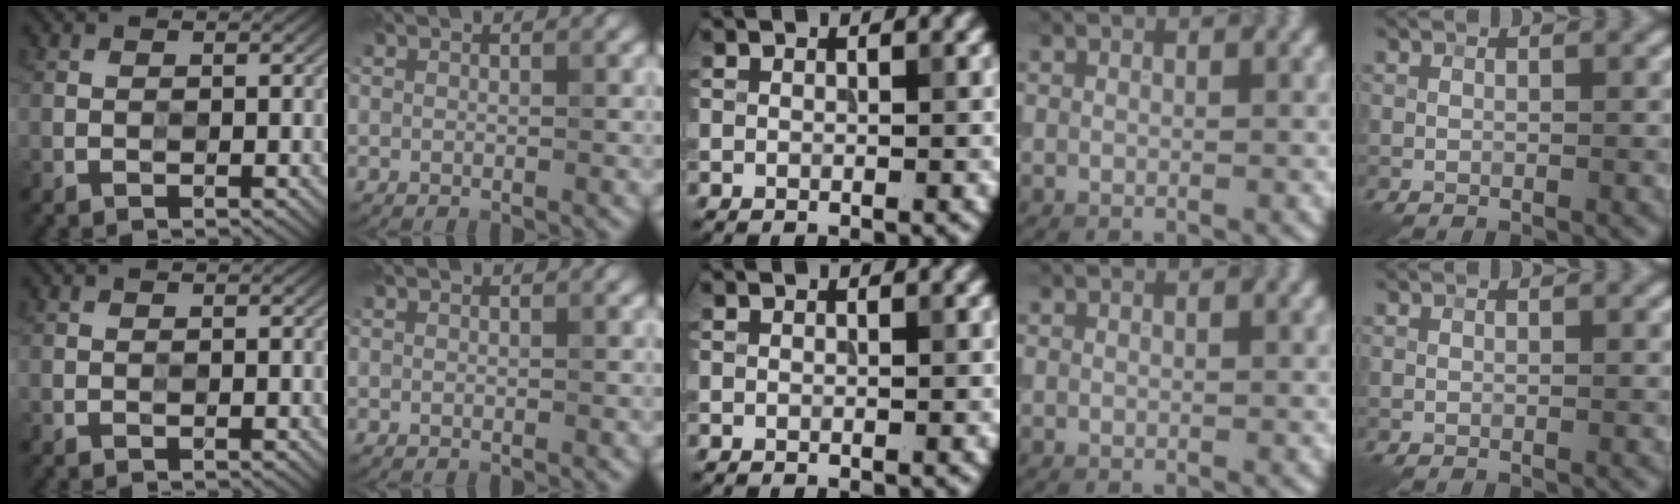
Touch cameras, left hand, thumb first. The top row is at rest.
{}